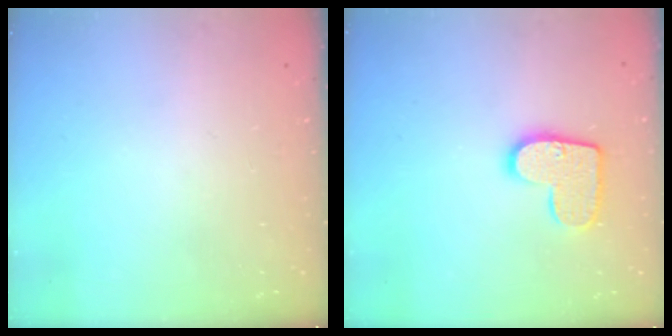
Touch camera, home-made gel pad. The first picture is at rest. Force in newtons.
{"total": 12.5, "press": 12.5, "slide": 0.7}